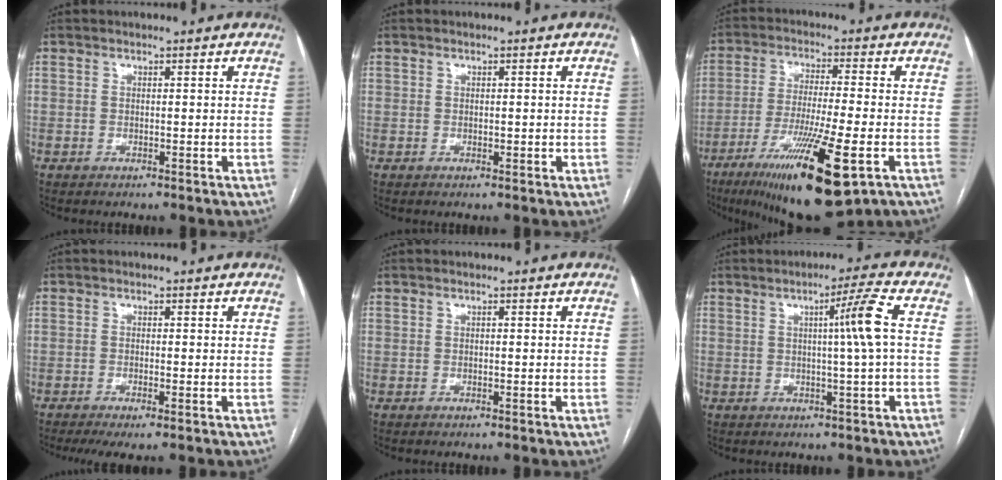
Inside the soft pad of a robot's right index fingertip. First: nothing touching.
{"total": 0.9, "force": [0.0, 0.6, 0.6], "torque": [-0.010, 0.003, 0.002]}
{"total": 18.0, "force": [-8.5, 2.1, 15.7], "torque": [-0.260, -0.041, -0.137]}
{"total": 3.6, "force": [-2.3, 0.3, 2.7], "torque": [-0.044, -0.010, -0.039]}
{"total": 0.0}
{"total": 5.9, "force": [0.6, -1.6, 5.6], "torque": [-0.090, 0.005, 0.011]}